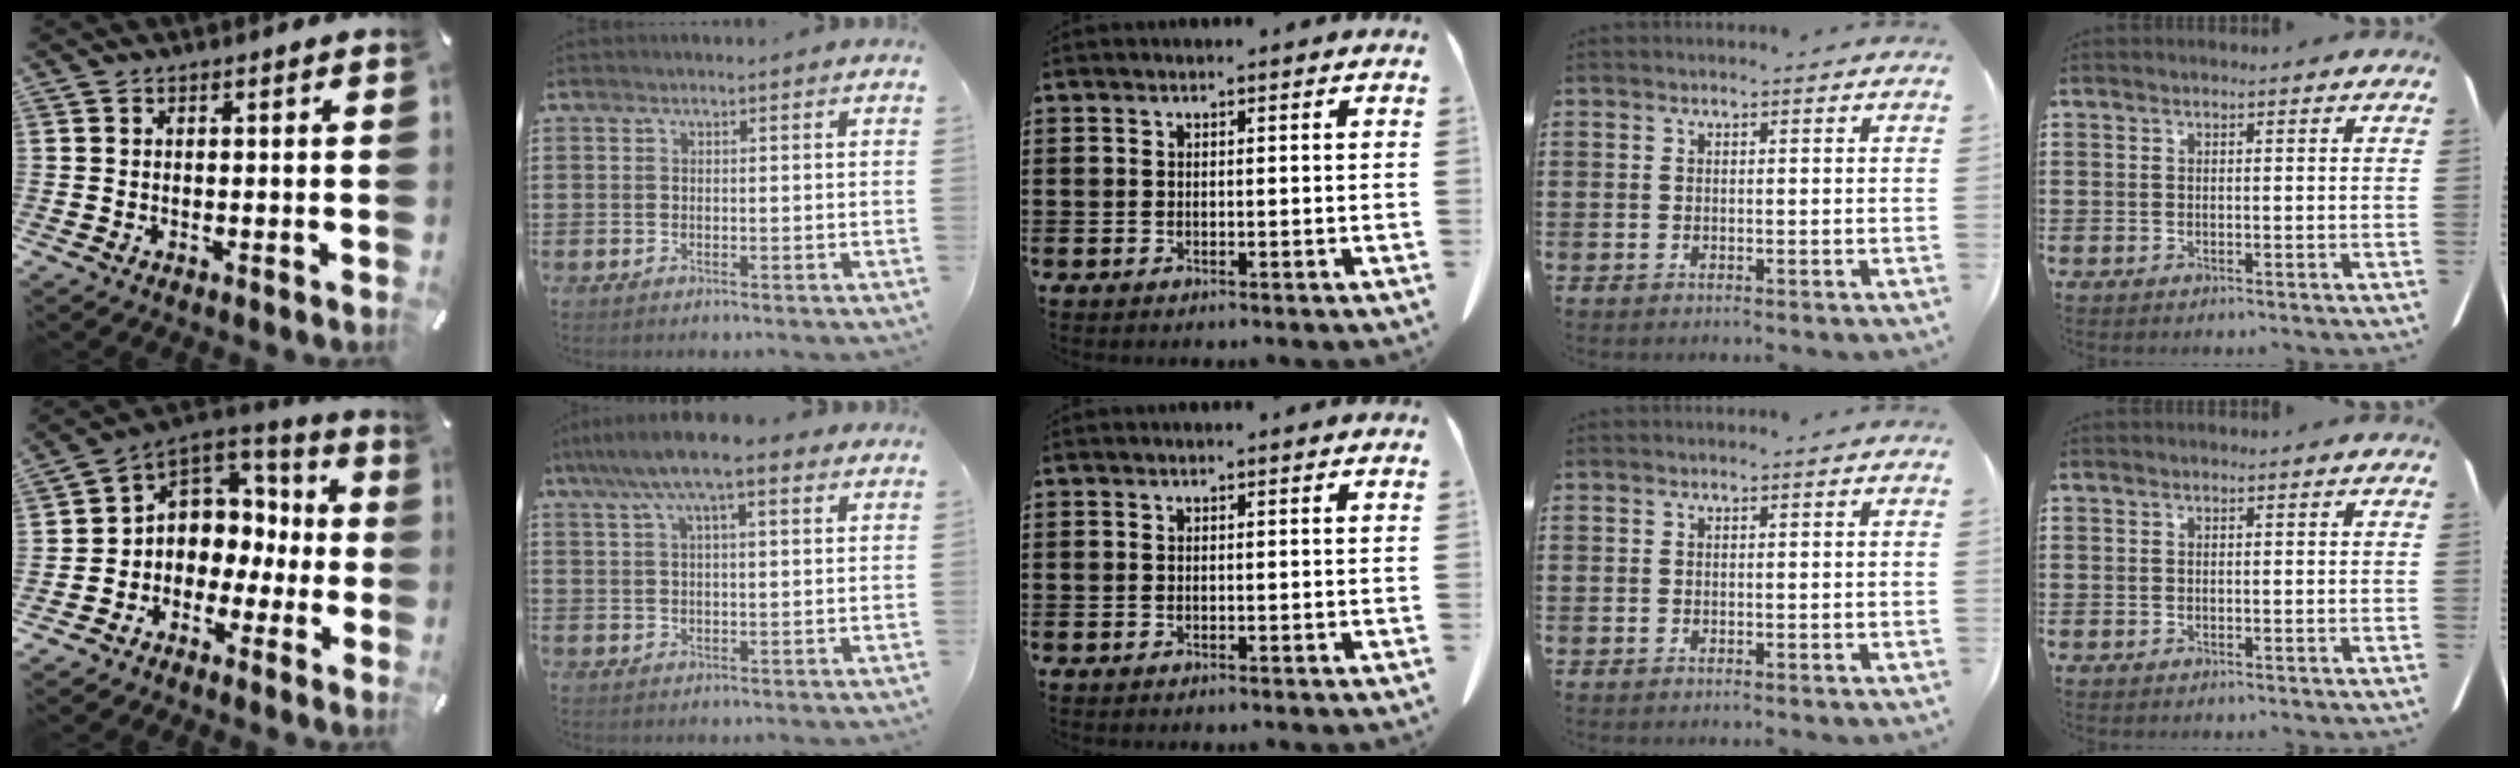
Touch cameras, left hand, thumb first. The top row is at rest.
{"thumb": {"total": 7.5, "force": [0.7, 7.4, 1.4], "torque": [-0.027, -0.016, 0.020]}, "index": {"total": 8.2, "force": [5.2, 2.0, 6.1], "torque": [-0.130, 0.006, 0.091]}}